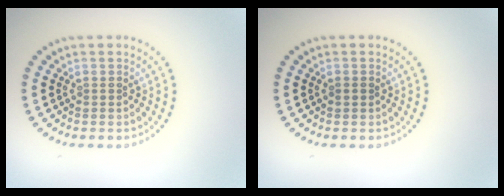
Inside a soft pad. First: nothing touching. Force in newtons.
{"total": 0.8, "press": 0.8, "slide": 0.1}